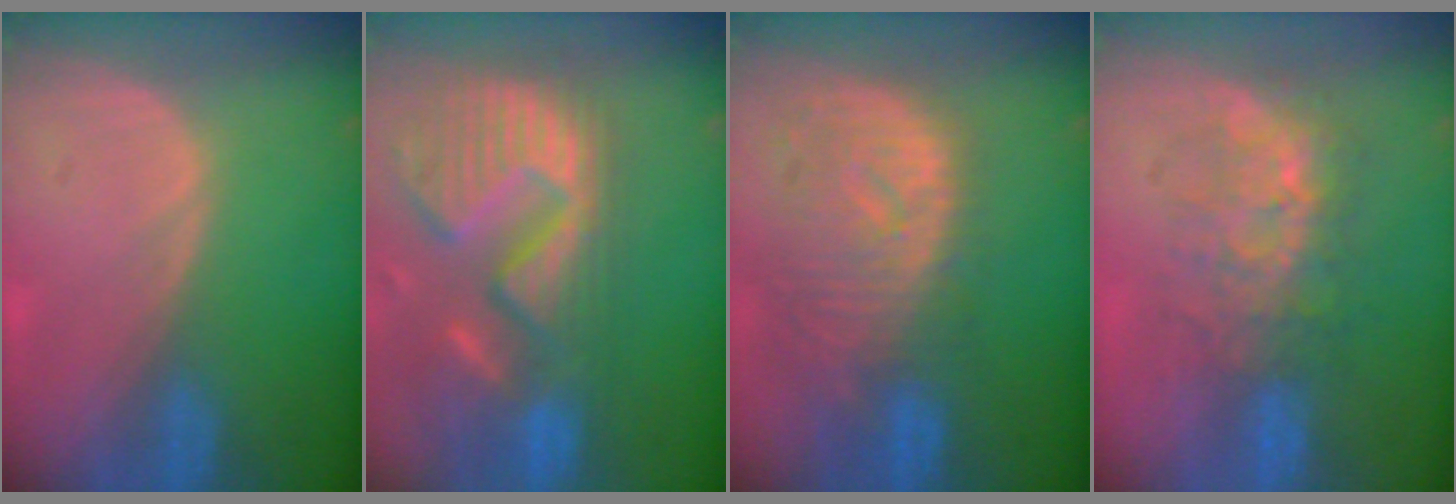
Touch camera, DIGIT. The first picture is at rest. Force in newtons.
{"total": 14.4, "press": 12.0, "slide": 8.0}
{"total": 11.3, "press": 9.9, "slide": 5.5}
{"total": 7.7, "press": 7.5, "slide": 1.6}